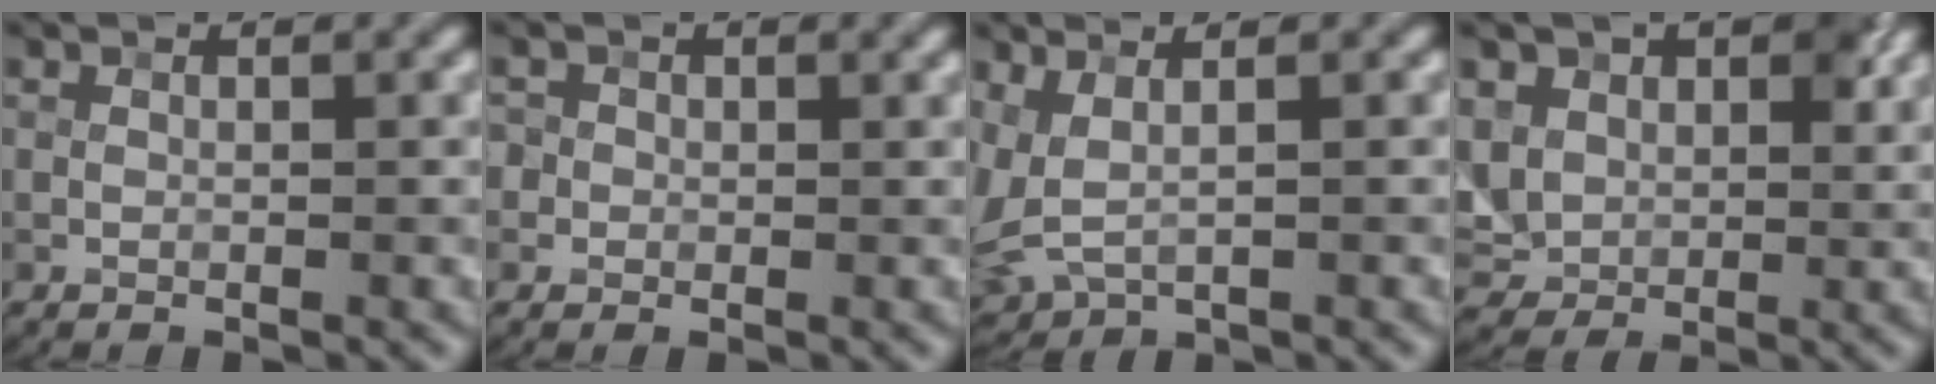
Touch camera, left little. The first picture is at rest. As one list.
[{"total": 2.2, "force": [0.7, 2.0, 0.6], "torque": [0.008, 0.005, -0.002]}, {"total": 3.6, "force": [1.2, 1.8, 2.9], "torque": [-0.082, -0.007, 0.032]}, {"total": 7.0, "force": [2.4, 5.6, 3.5], "torque": [-0.095, 0.009, 0.036]}]